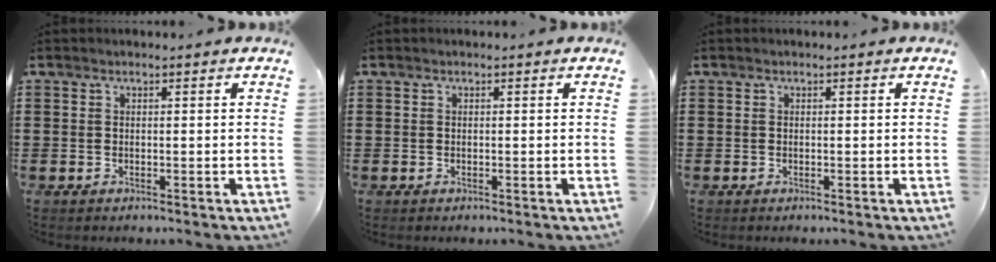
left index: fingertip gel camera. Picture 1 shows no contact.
{"total": 0.0}
{"total": 0.0}